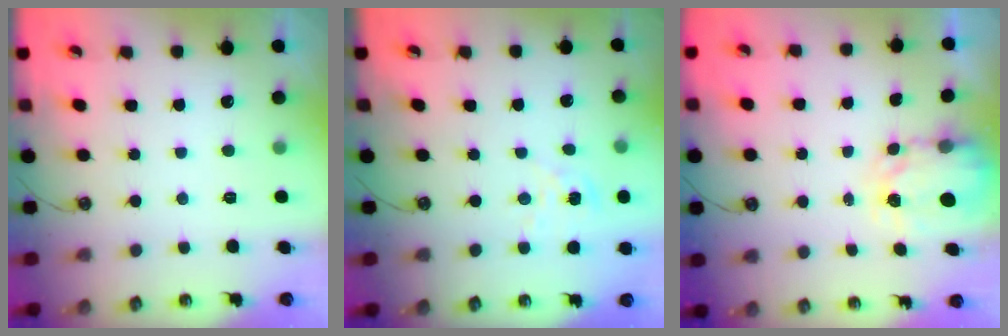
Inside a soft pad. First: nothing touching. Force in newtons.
{"total": 2.5, "press": 2.5, "slide": 0.3}
{"total": 3.9, "press": 3.9, "slide": 0.3}